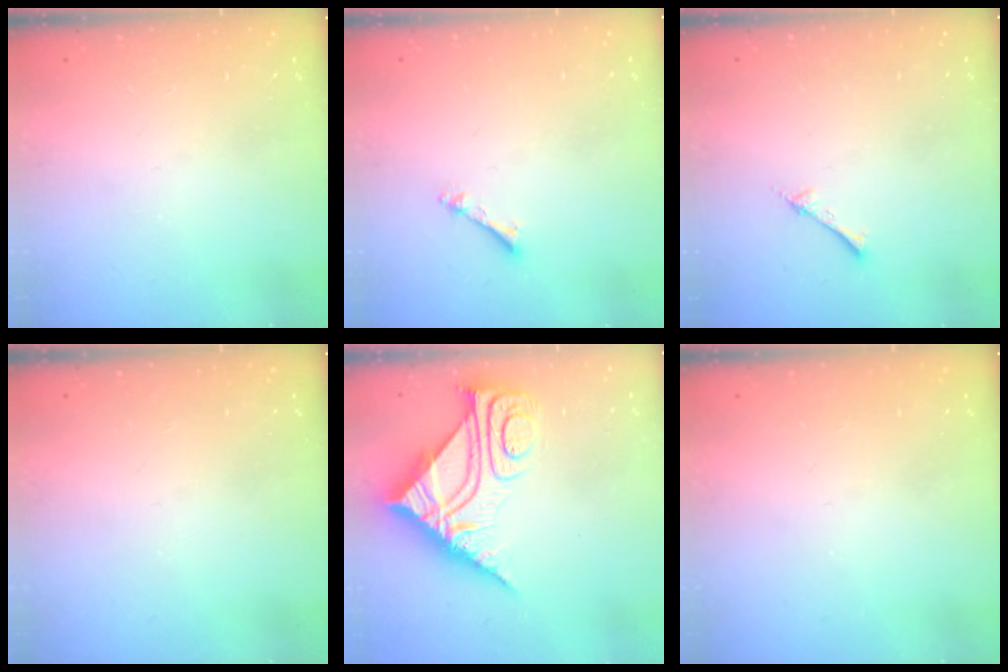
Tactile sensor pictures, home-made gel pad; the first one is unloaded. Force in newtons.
{"total": 1.7, "press": 1.7, "slide": 0.3}
{"total": 2.8, "press": 2.8, "slide": 0.3}
{"total": 0.0}
{"total": 12.1, "press": 12.1, "slide": 1.2}
{"total": 0.0}